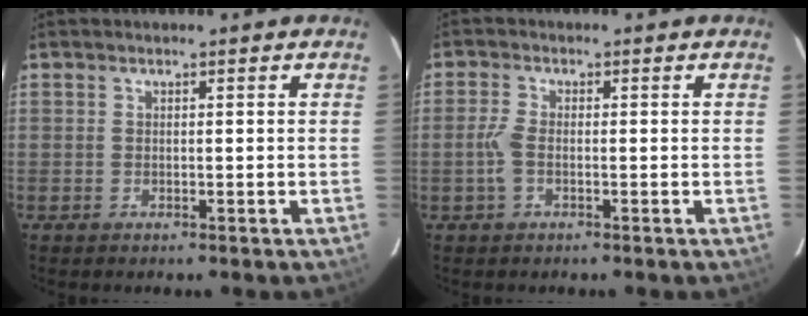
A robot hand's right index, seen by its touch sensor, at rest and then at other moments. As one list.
[{"total": 3.1, "force": [-0.9, 1.3, 2.7], "torque": [-0.066, 0.003, -0.019]}]